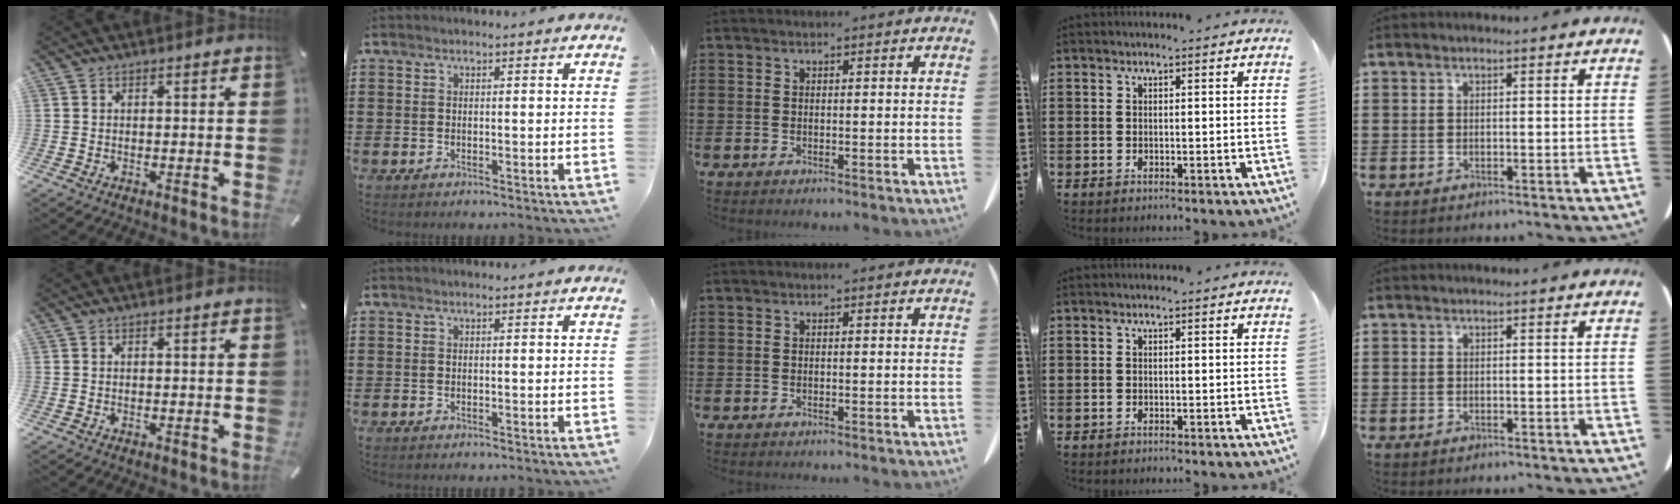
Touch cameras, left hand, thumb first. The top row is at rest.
{}